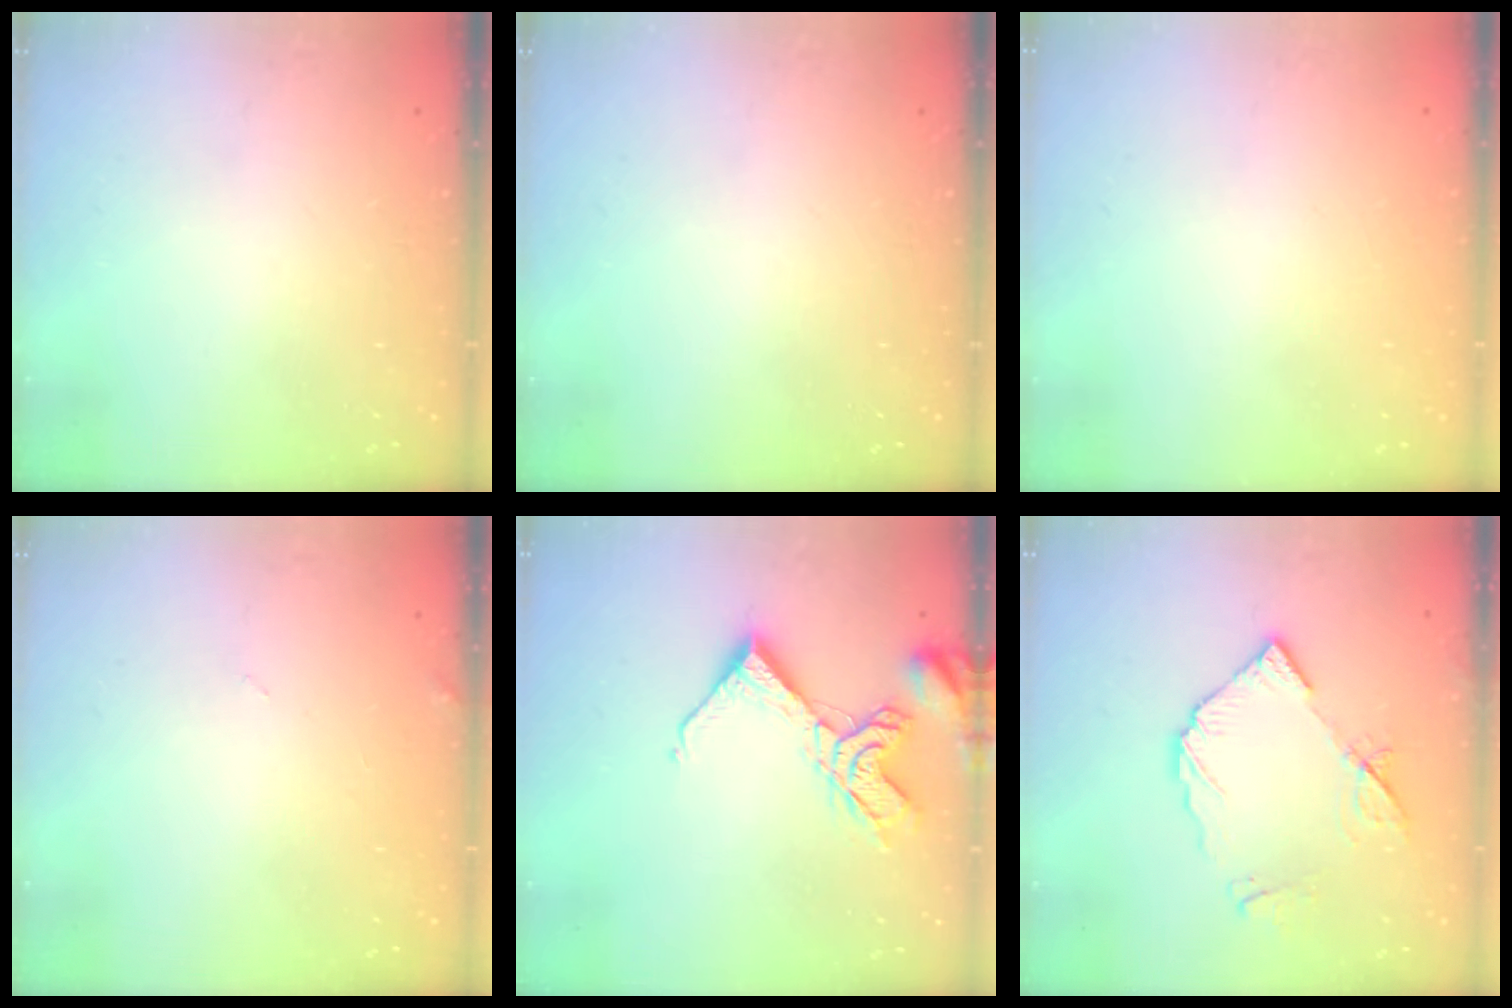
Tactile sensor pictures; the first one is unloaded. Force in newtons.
{"total": 0.0}
{"total": 1.9, "press": 1.9, "slide": 0.1}
{"total": 2.2, "press": 2.2, "slide": 0.2}
{"total": 11.3, "press": 11.2, "slide": 1.6}
{"total": 10.3, "press": 10.3, "slide": 0.6}